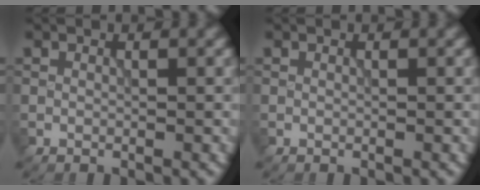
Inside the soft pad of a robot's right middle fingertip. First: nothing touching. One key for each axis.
{"total": 0.0}